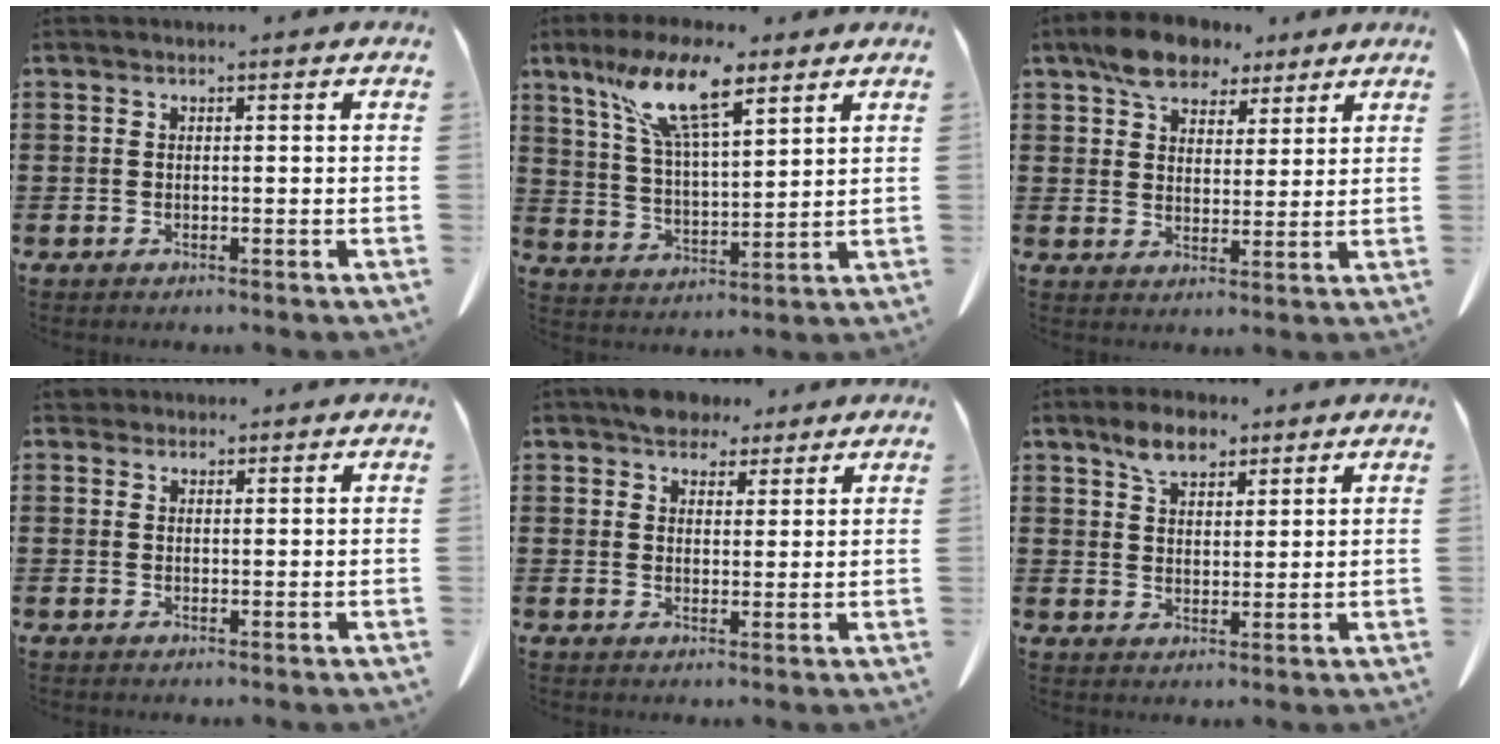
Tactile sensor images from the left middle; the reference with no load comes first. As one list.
[{"total": 12.3, "force": [8.3, 3.2, 8.6], "torque": [-0.191, -0.017, 0.146]}, {"total": 7.5, "force": [6.0, 3.7, 2.7], "torque": [-0.068, -0.003, 0.112]}, {"total": 2.0, "force": [1.8, 0.9, 0.5], "torque": [-0.015, 0.004, 0.036]}, {"total": 4.7, "force": [3.9, 2.3, 1.2], "torque": [-0.028, -0.002, 0.076]}, {"total": 5.6, "force": [4.0, 2.9, 2.6], "torque": [-0.056, 0.002, 0.074]}]